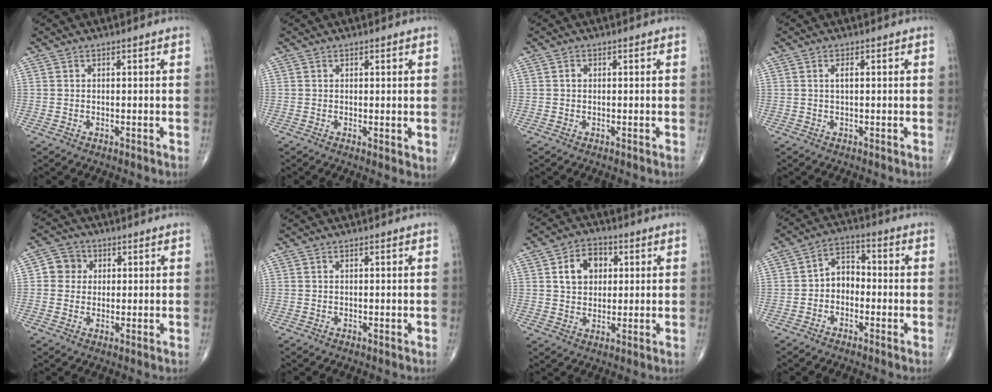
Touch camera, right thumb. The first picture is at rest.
{"total": 2.0, "force": [0.1, 0.8, 1.8], "torque": [-0.029, -0.009, -0.002]}
{"total": 0.7, "force": [0.0, 0.6, 0.4], "torque": [-0.002, 0.002, -0.002]}
{"total": 2.7, "force": [0.4, 1.0, 2.4], "torque": [-0.045, 0.005, 0.005]}
{"total": 5.7, "force": [1.2, 5.3, 1.4], "torque": [0.006, 0.006, 0.012]}
{"total": 0.0}
{"total": 8.0, "force": [2.0, 6.1, 4.8], "torque": [-0.050, 0.004, 0.030]}
{"total": 5.5, "force": [-1.4, 4.1, 3.4], "torque": [-0.035, 0.029, -0.041]}